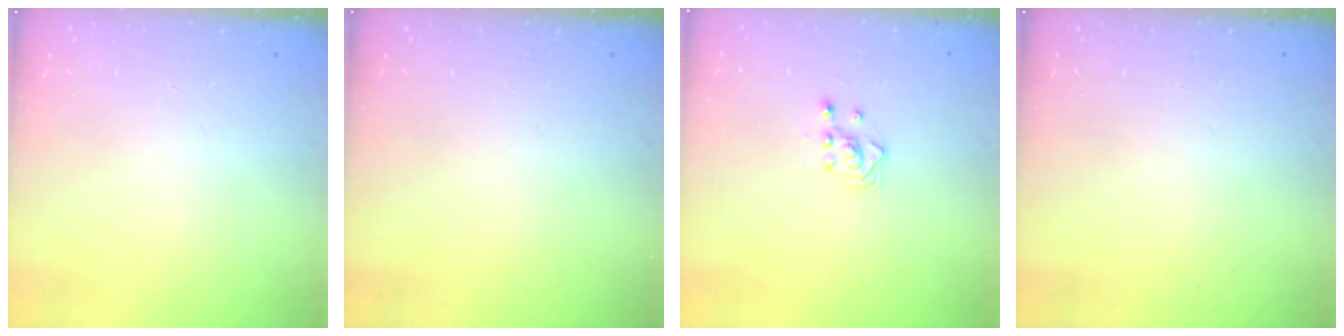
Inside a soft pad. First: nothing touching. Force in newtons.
{"total": 0.0}
{"total": 2.3, "press": 2.3, "slide": 0.3}
{"total": 0.0}